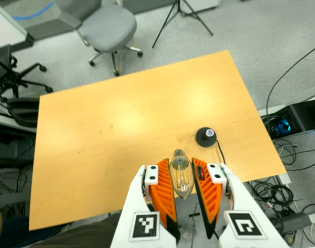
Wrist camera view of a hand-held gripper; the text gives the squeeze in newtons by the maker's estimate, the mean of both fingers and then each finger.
{"total": 12.5, "left": 12.8, "right": 12.1}